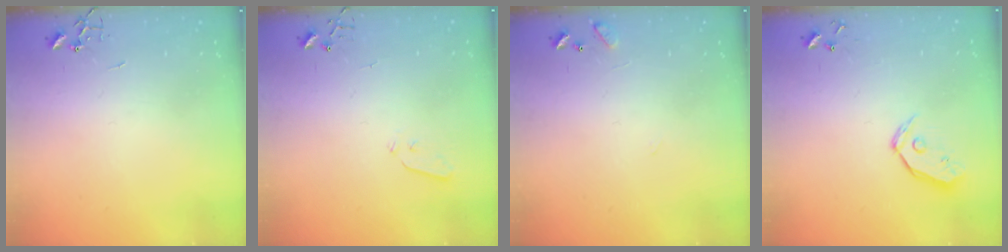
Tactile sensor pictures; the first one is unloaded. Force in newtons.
{"total": 3.5, "press": 3.4, "slide": 0.6}
{"total": 8.4, "press": 8.4, "slide": 0.5}
{"total": 8.7, "press": 8.6, "slide": 1.3}